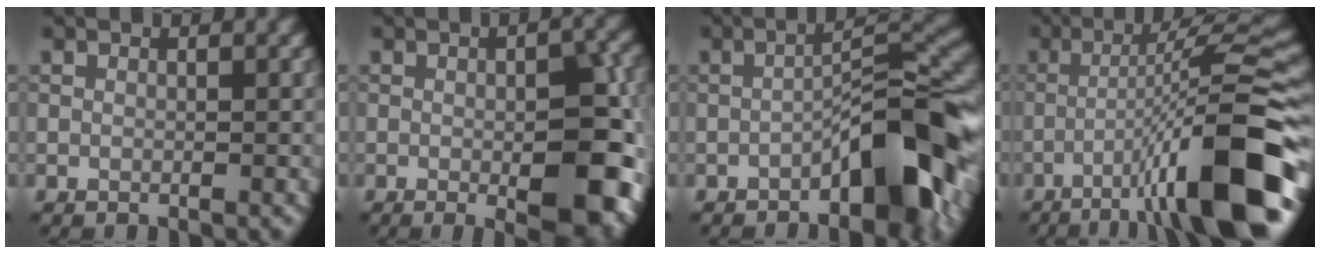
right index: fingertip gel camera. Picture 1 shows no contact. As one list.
[{"total": 9.7, "force": [-2.0, 3.0, 9.0], "torque": [-0.112, -0.006, -0.024]}, {"total": 7.5, "force": [-3.5, 2.1, 6.3], "torque": [-0.082, 0.026, -0.058]}, {"total": 12.6, "force": [-5.7, 1.8, 11.1], "torque": [-0.152, 0.020, -0.090]}]